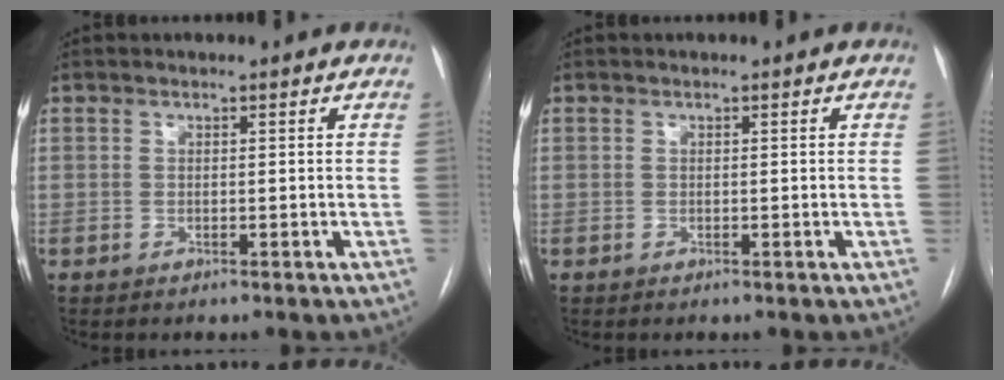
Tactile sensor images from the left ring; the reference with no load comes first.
{"total": 0.0}